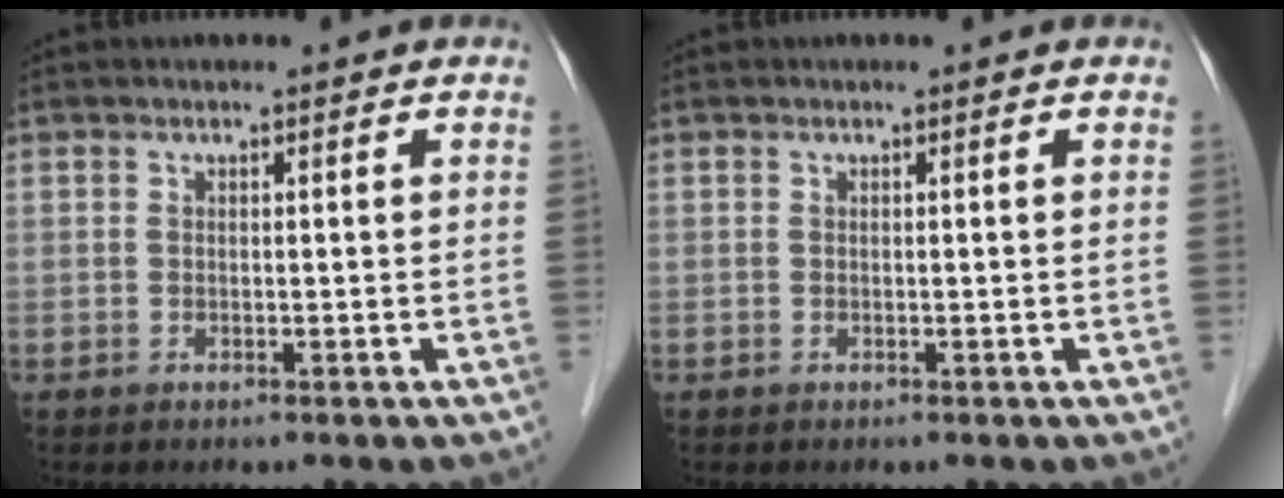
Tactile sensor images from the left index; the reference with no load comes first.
{"total": 0.0}